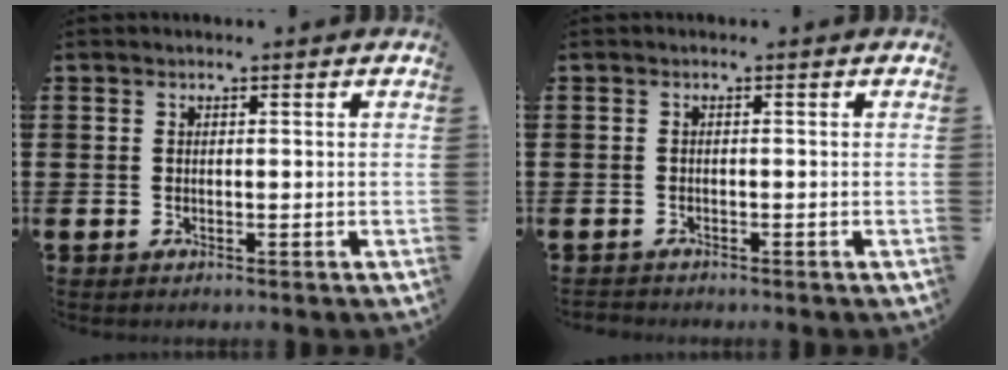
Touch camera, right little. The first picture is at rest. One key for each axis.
{"total": 0.5, "fx": -0.5, "fy": 0.1, "fz": -0.1, "tx": -0.001, "ty": -0.001, "tz": -0.011}